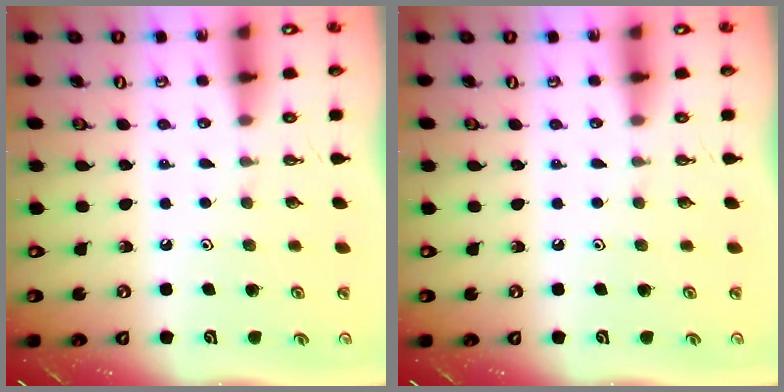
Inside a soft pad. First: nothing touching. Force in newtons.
{"total": 0.0}